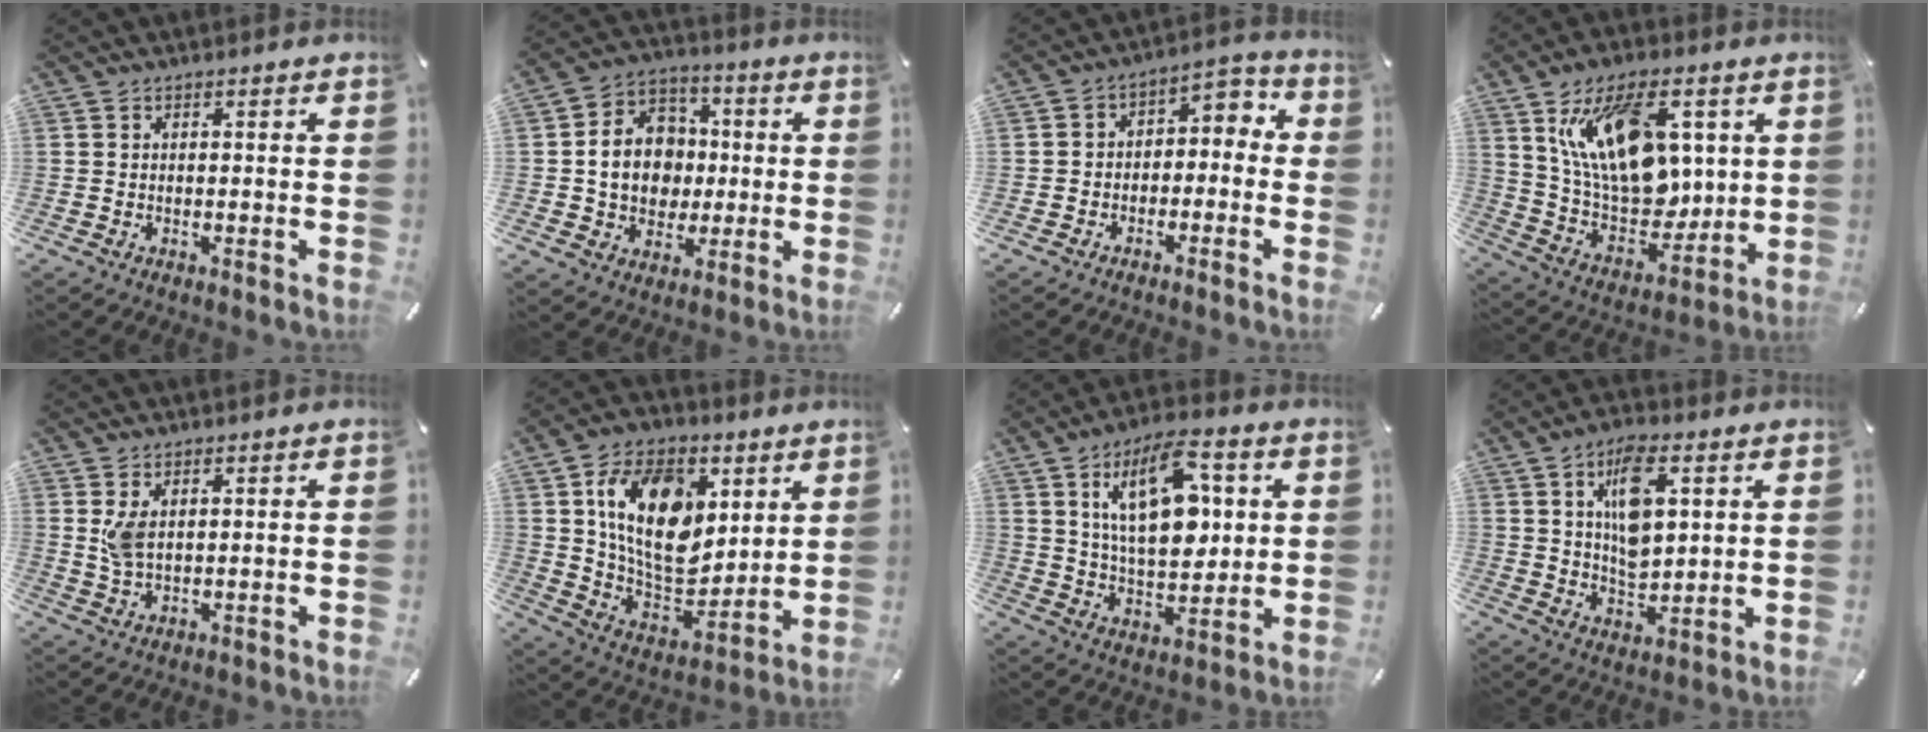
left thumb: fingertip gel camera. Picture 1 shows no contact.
{"total": 12.7, "force": [-0.5, 11.2, 6.1], "torque": [-0.115, 0.018, -0.003]}
{"total": 4.7, "force": [-2.4, 3.7, 1.5], "torque": [-0.018, 0.020, -0.053]}
{"total": 20.3, "force": [7.7, 12.3, 14.2], "torque": [-0.265, -0.030, 0.135]}
{"total": 4.9, "force": [1.4, 2.6, 3.9], "torque": [-0.088, 0.002, 0.023]}
{"total": 18.7, "force": [6.3, 12.6, 12.3], "torque": [-0.226, -0.014, 0.117]}
{"total": 18.2, "force": [6.3, 9.7, 14.0], "torque": [-0.246, -0.008, 0.104]}
{"total": 11.7, "force": [4.6, 6.3, 8.8], "torque": [-0.155, -0.005, 0.079]}